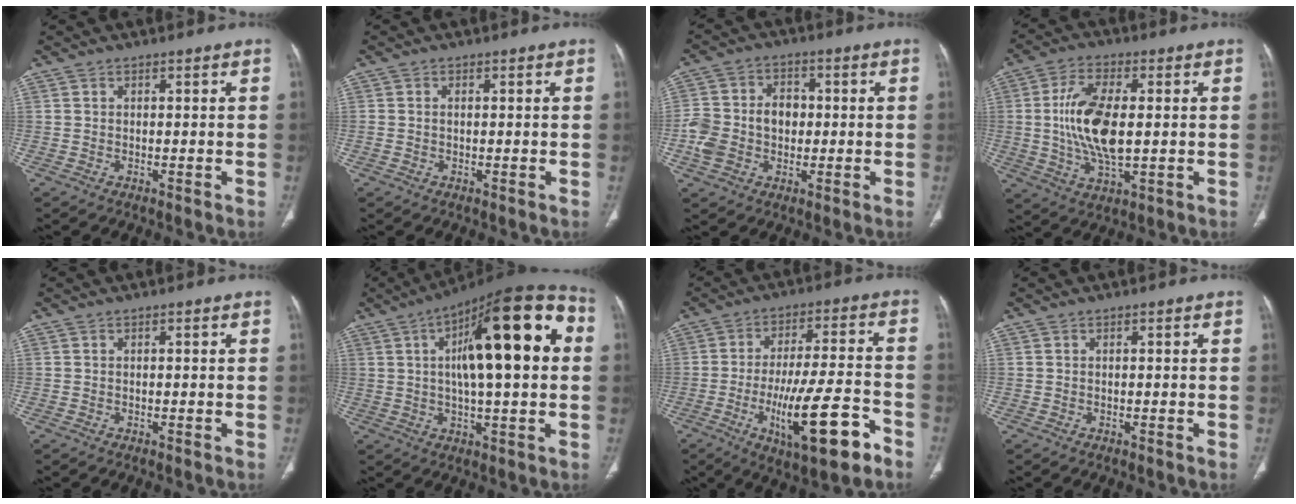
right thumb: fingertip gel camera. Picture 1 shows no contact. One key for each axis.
{"total": 0.8, "fx": 0.0, "fy": 0.6, "fz": 0.6, "tx": -0.016, "ty": 0.006, "tz": 0.003}
{"total": 10.6, "fx": -0.9, "fy": 8.1, "fz": 6.7, "tx": -0.115, "ty": 0.027, "tz": -0.017}
{"total": 13.4, "fx": 0.5, "fy": 6.1, "fz": 11.9, "tx": -0.234, "ty": -0.005, "tz": 0.011}
{"total": 0.0}
{"total": 23.0, "fx": 4.0, "fy": 7.2, "fz": 21.5, "tx": -0.303, "ty": 0.026, "tz": 0.048}
{"total": 17.7, "fx": -7.5, "fy": 4.8, "fz": 15.3, "tx": -0.259, "ty": 0.026, "tz": -0.108}
{"total": 0.0}